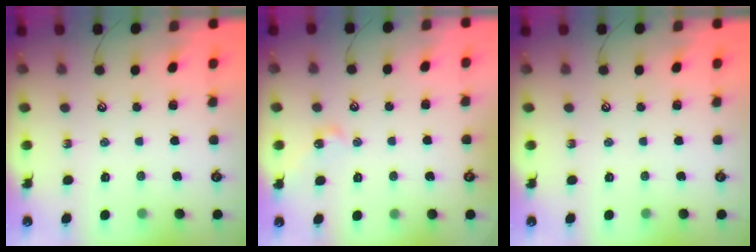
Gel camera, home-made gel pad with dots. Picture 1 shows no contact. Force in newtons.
{"total": 5.1, "press": 5.1, "slide": 0.1}
{"total": 0.0}